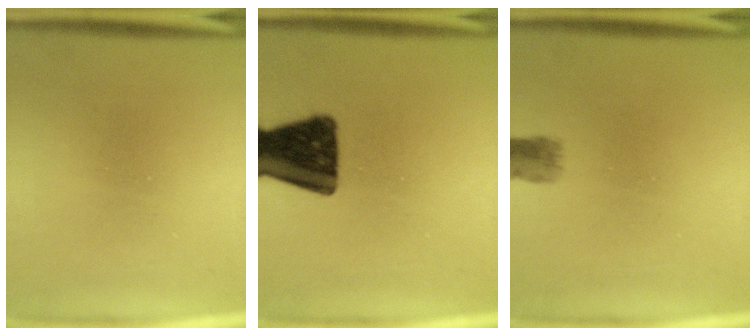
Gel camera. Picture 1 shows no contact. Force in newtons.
{"total": 17.2}
{"total": 1.3}